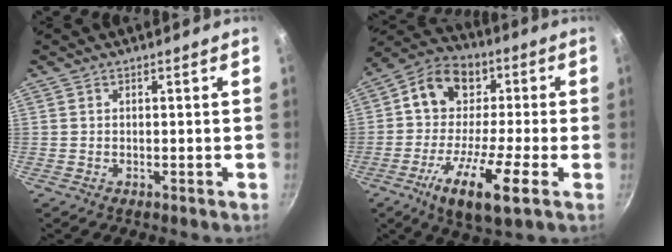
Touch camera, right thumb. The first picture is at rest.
{"total": 16.6, "force": [-3.5, 8.9, 13.6], "torque": [-0.217, 0.039, -0.084]}